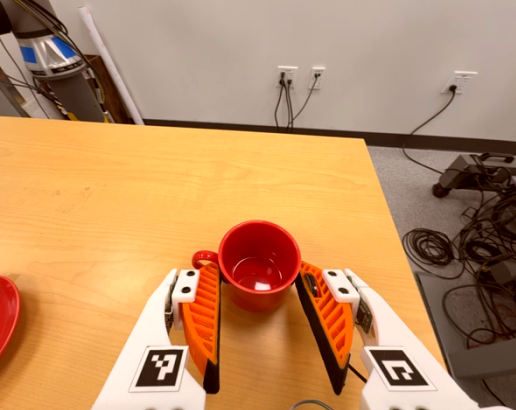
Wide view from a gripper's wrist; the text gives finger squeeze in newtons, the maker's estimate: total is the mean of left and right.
{"total": 2.9, "left": 2.5, "right": 3.4}